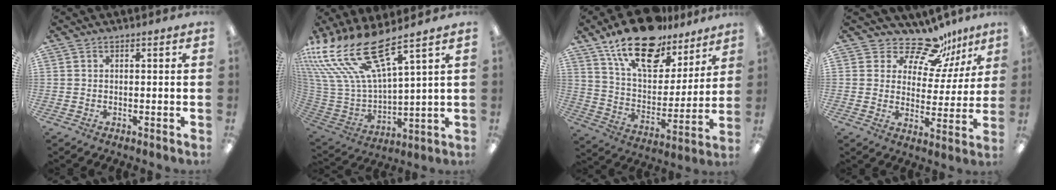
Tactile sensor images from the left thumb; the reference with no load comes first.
{"total": 20.8, "force": [14.0, 7.0, 13.7], "torque": [-0.307, -0.100, 0.247]}
{"total": 19.8, "force": [14.0, 9.3, 10.4], "torque": [-0.180, -0.080, 0.246]}
{"total": 13.6, "force": [11.2, 5.7, 5.0], "torque": [-0.085, -0.082, 0.202]}